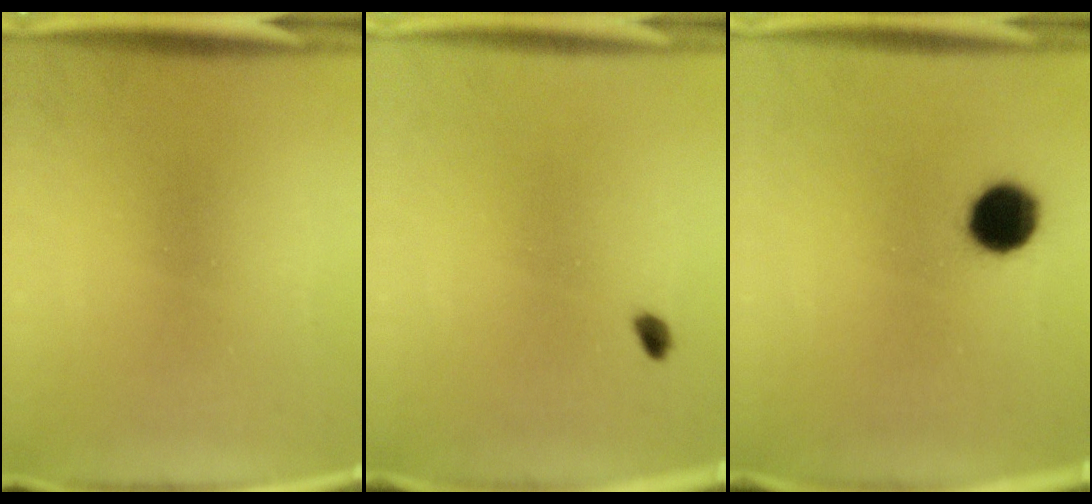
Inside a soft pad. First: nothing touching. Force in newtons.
{"total": 1.4}
{"total": 10.3}